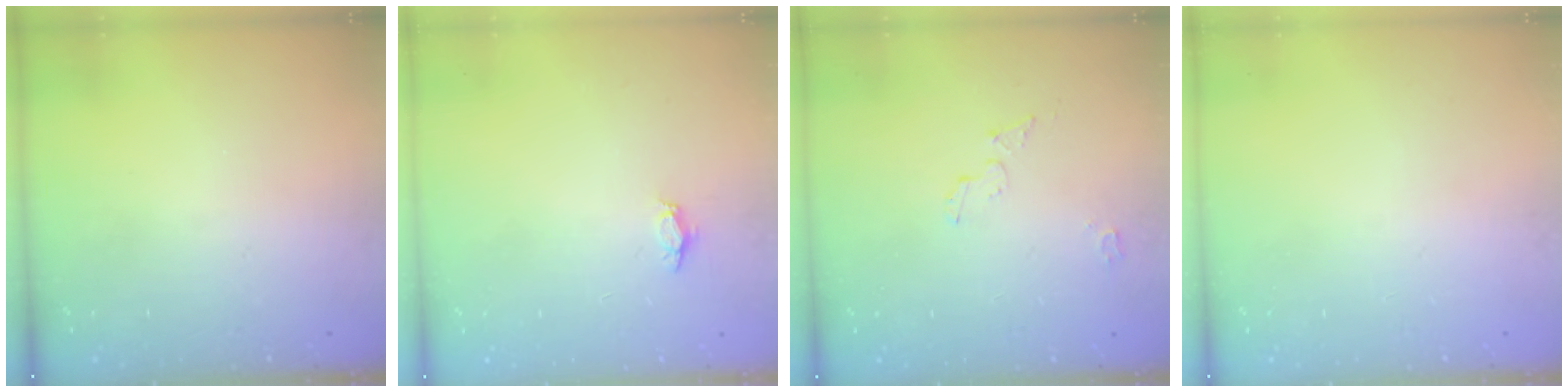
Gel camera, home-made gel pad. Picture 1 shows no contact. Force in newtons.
{"total": 2.8, "press": 2.8, "slide": 0.4}
{"total": 4.6, "press": 4.6, "slide": 0.4}
{"total": 0.0}